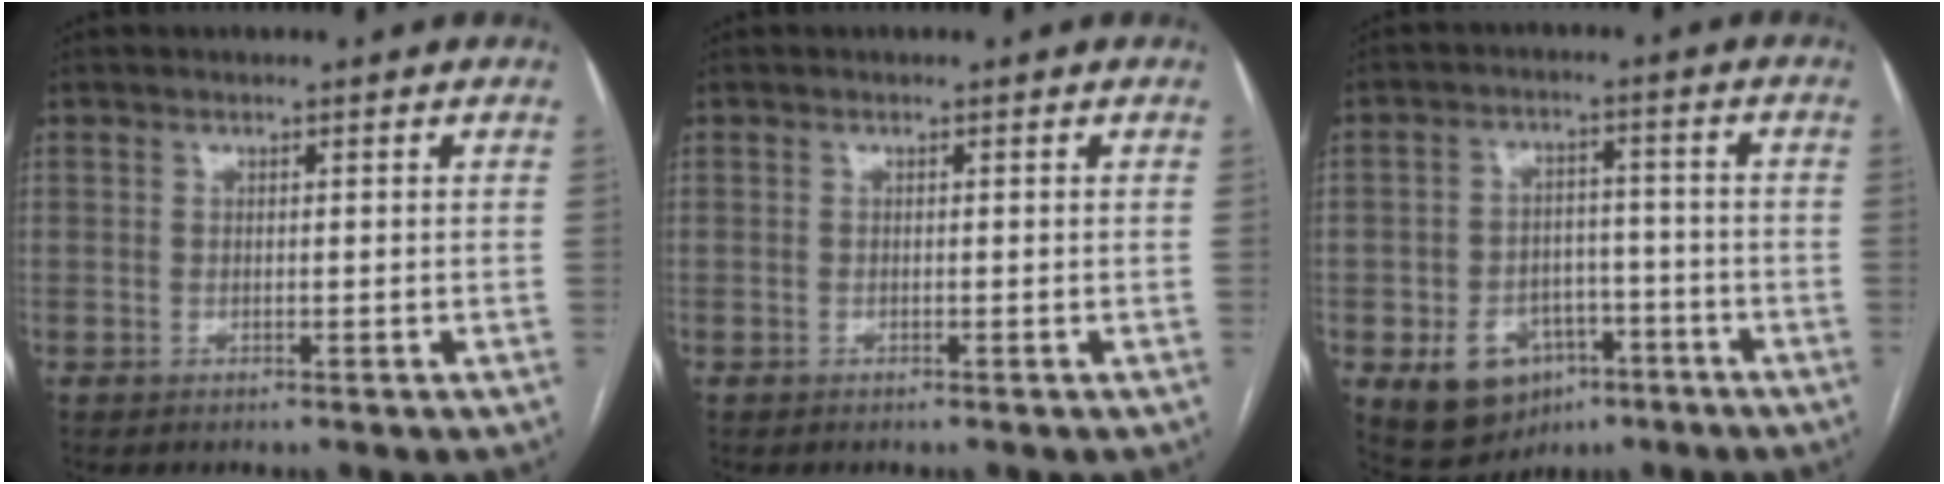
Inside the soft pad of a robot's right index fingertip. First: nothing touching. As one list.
[{"total": 0.0}, {"total": 10.0, "force": [-4.6, 7.3, 5.0], "torque": [-0.086, 0.017, -0.059]}]